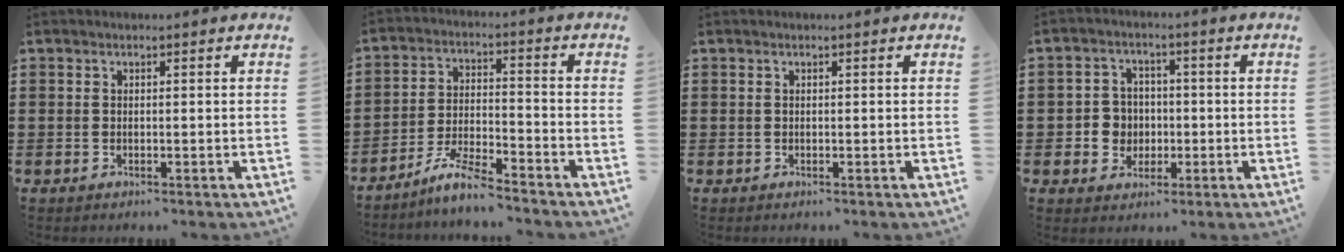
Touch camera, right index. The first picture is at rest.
{"total": 6.2, "force": [-5.6, 0.3, 2.7], "torque": [-0.065, -0.003, -0.112]}
{"total": 0.0}
{"total": 4.4, "force": [-0.7, 4.2, 1.3], "torque": [-0.040, 0.011, -0.017]}